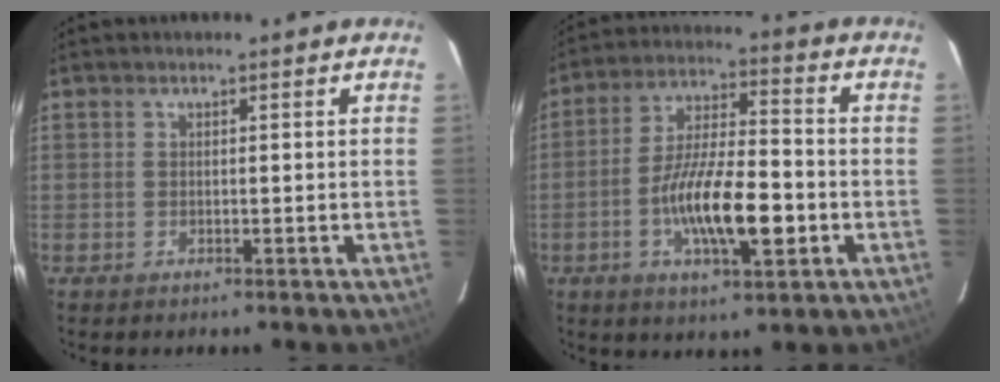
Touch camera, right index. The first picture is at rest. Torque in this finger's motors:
{"motor_torque": [0.53, -0.14, 0.73, 0.21]}